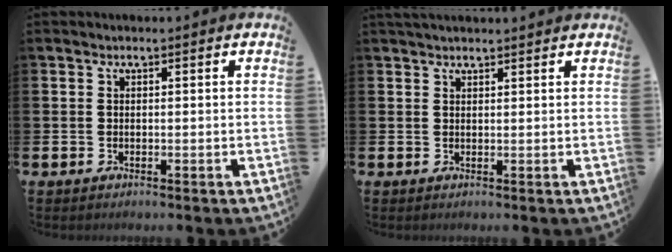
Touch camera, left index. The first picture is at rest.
{"total": 1.6, "force": [1.5, 0.3, 0.3], "torque": [0.000, -0.002, 0.026]}